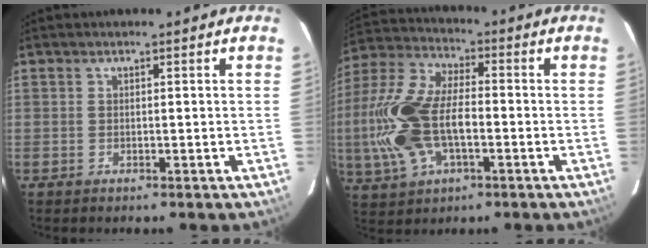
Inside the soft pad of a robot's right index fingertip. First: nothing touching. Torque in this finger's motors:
{"motor_torque": [0.71, -0.20, 0.76, 0.21]}